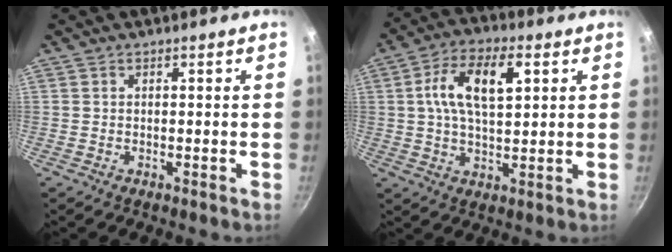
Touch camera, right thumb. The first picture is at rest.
{"total": 12.2, "force": [3.2, 5.9, 10.2], "torque": [-0.184, 0.008, 0.055]}